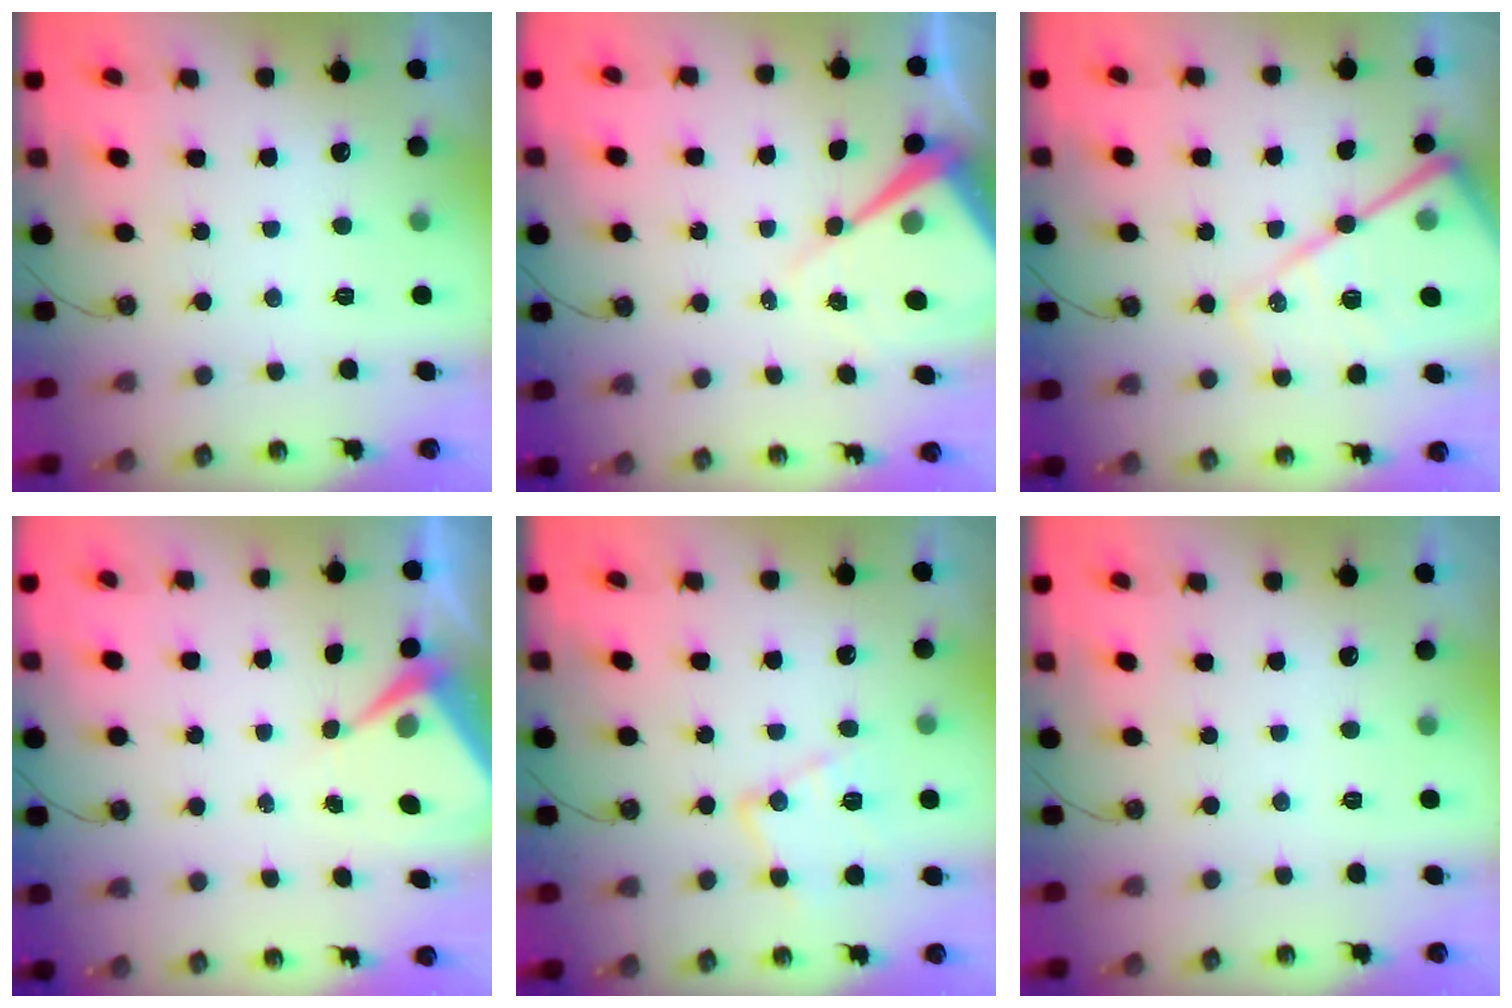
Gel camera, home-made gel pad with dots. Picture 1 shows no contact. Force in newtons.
{"total": 9.4, "press": 9.4, "slide": 0.7}
{"total": 20.2, "press": 20.1, "slide": 2.1}
{"total": 5.3, "press": 5.3, "slide": 0.6}
{"total": 11.8, "press": 11.8, "slide": 0.5}
{"total": 0.0}